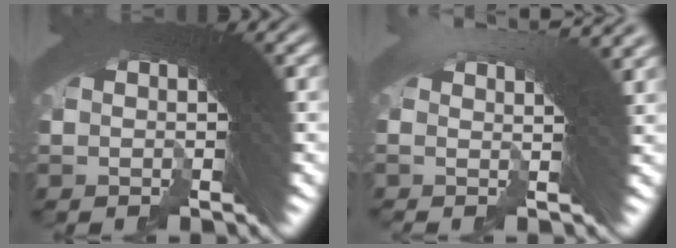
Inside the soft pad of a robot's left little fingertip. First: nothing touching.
{"total": 4.0, "force": [2.3, 0.4, 3.2], "torque": [-0.031, 0.021, 0.025]}